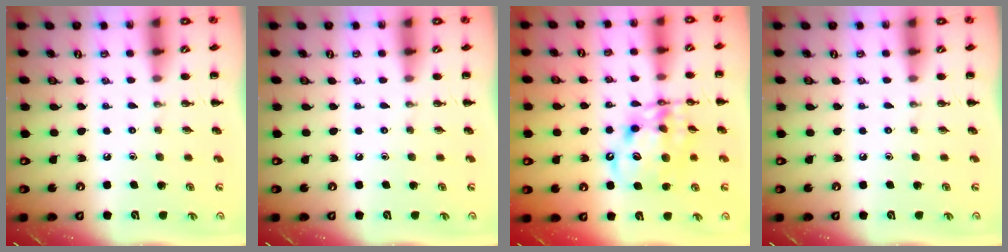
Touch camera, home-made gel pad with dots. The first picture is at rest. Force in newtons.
{"total": 0.0}
{"total": 12.3, "press": 11.8, "slide": 3.2}
{"total": 0.0}